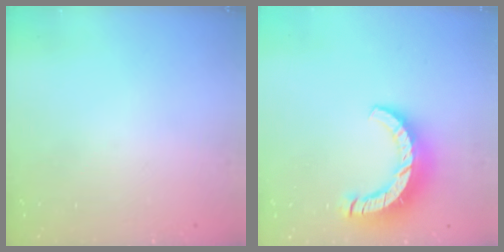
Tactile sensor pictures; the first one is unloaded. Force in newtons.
{"total": 11.4, "press": 11.3, "slide": 1.1}